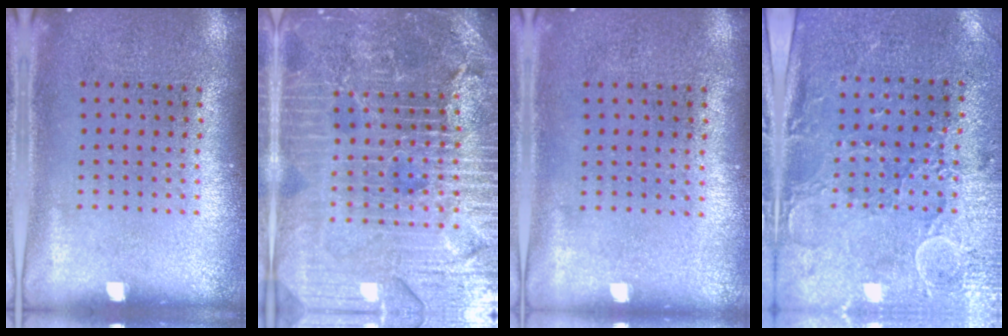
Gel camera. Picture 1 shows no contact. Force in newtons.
{"total": 5.7, "press": 5.1, "slide": 2.4}
{"total": 0.0}
{"total": 2.9, "press": 2.5, "slide": 1.5}